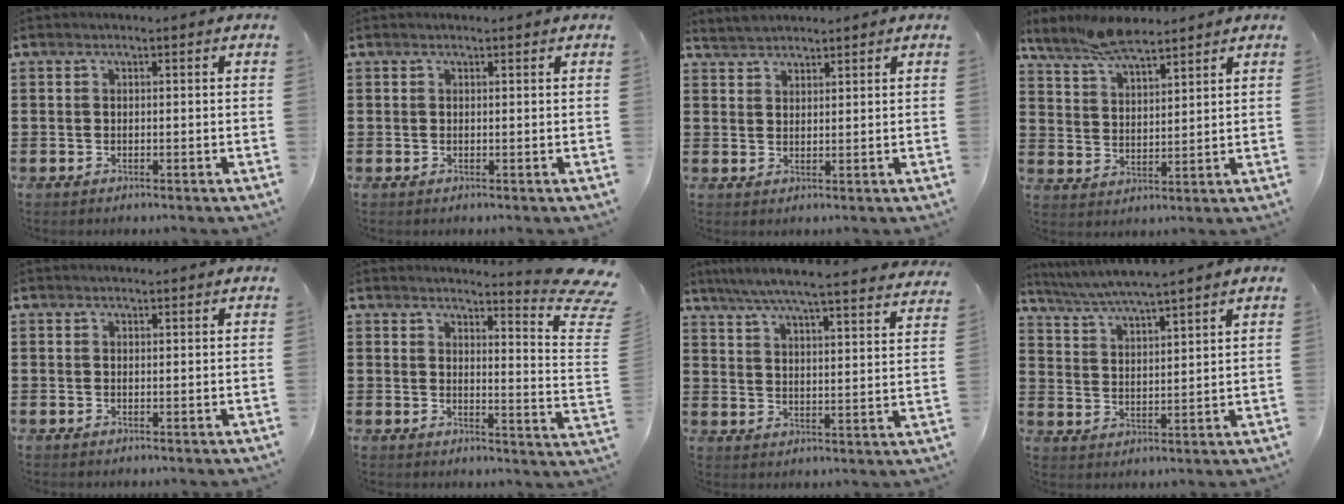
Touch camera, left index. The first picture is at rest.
{"total": 0.0}
{"total": 2.3, "force": [2.2, 0.7, -0.5], "torque": [0.003, 0.004, 0.044]}
{"total": 7.1, "force": [6.3, 1.7, 2.8], "torque": [-0.072, -0.011, 0.118]}
{"total": 0.6, "force": [0.5, 0.2, 0.0], "torque": [-0.001, 0.001, 0.010]}
{"total": 6.1, "force": [4.9, 0.2, 3.7], "torque": [-0.050, -0.044, 0.074]}
{"total": 5.8, "force": [5.3, -0.6, 2.4], "torque": [-0.068, -0.038, 0.088]}
{"total": 4.7, "force": [4.5, -0.4, 1.3], "torque": [-0.042, -0.022, 0.078]}